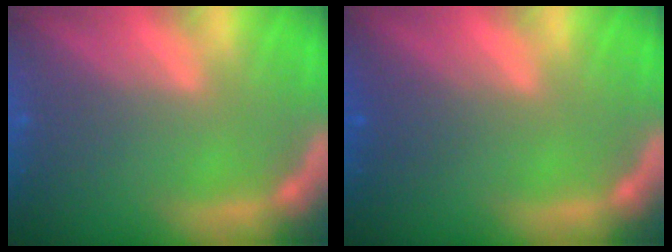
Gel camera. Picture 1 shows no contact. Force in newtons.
{"total": 1.5}